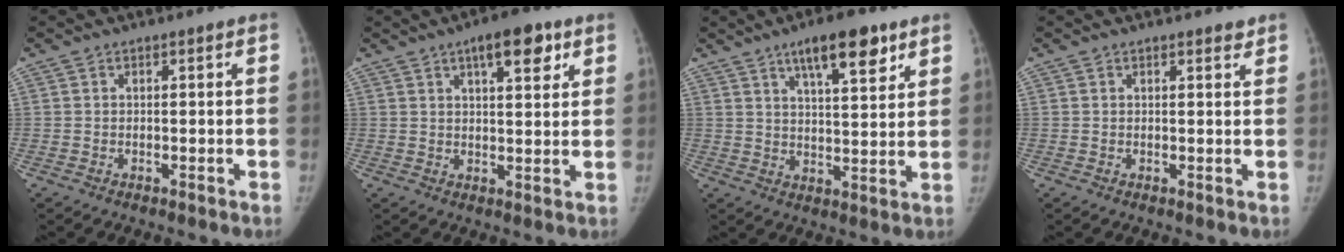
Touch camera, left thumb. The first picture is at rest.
{"total": 8.5, "force": [4.6, 3.2, 6.4], "torque": [-0.071, -0.017, 0.063]}
{"total": 11.1, "force": [6.8, 3.5, 8.1], "torque": [-0.102, -0.033, 0.105]}
{"total": 1.4, "force": [1.2, 0.5, 0.6], "torque": [-0.005, -0.007, 0.016]}